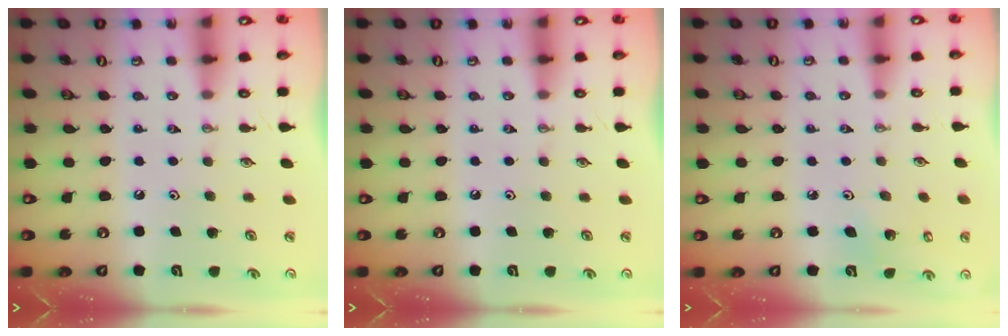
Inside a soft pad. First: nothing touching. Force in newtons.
{"total": 0.0}
{"total": 4.8, "press": 4.7, "slide": 1.1}